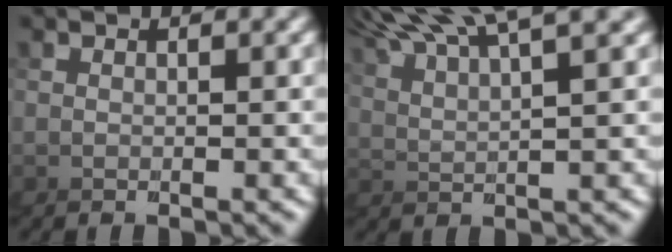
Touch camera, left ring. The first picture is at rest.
{"total": 5.1, "force": [4.9, 0.7, 0.9], "torque": [-0.059, 0.032, 0.066]}